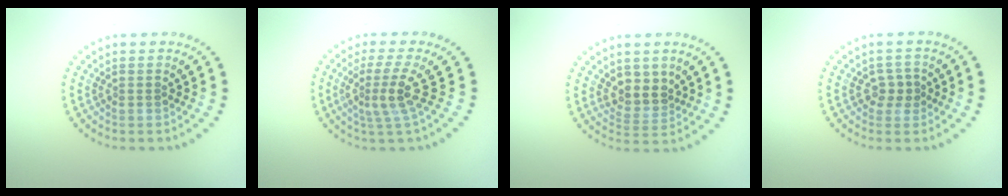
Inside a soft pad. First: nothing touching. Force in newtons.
{"total": 3.1, "press": 2.3, "slide": 2.1}
{"total": 2.7, "press": 2.3, "slide": 1.4}
{"total": 1.9, "press": 1.8, "slide": 0.6}